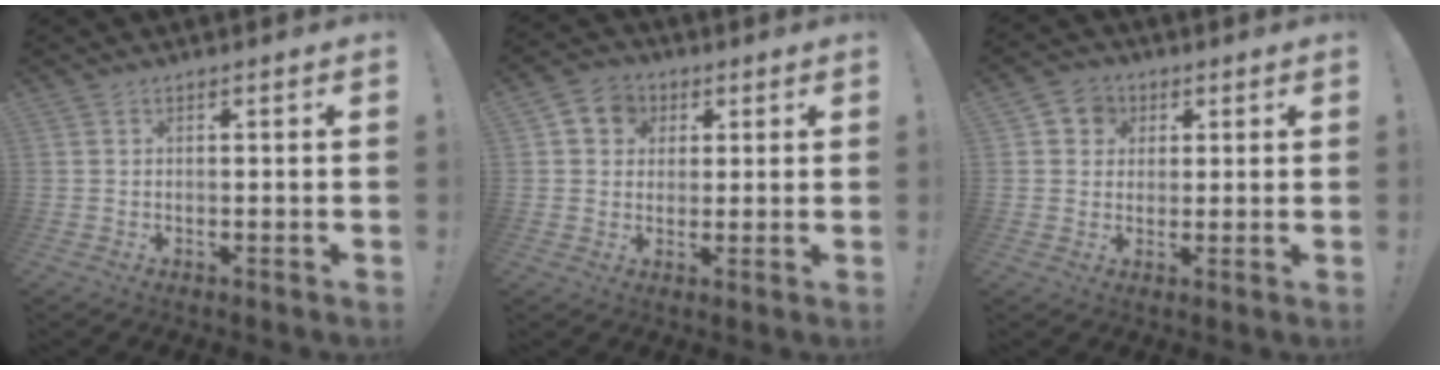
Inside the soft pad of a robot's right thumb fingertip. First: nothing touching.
{"total": 7.2, "force": [1.9, 6.6, 2.3], "torque": [-0.037, 0.004, 0.040]}
{"total": 5.6, "force": [1.2, 5.3, 1.6], "torque": [-0.022, -0.001, 0.024]}